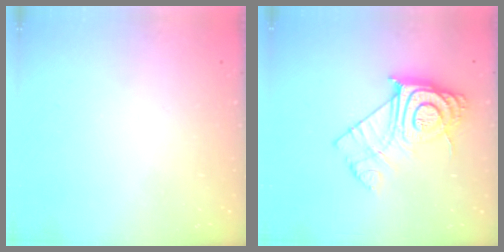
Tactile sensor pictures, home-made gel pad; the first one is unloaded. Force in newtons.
{"total": 14.6, "press": 14.5, "slide": 0.9}